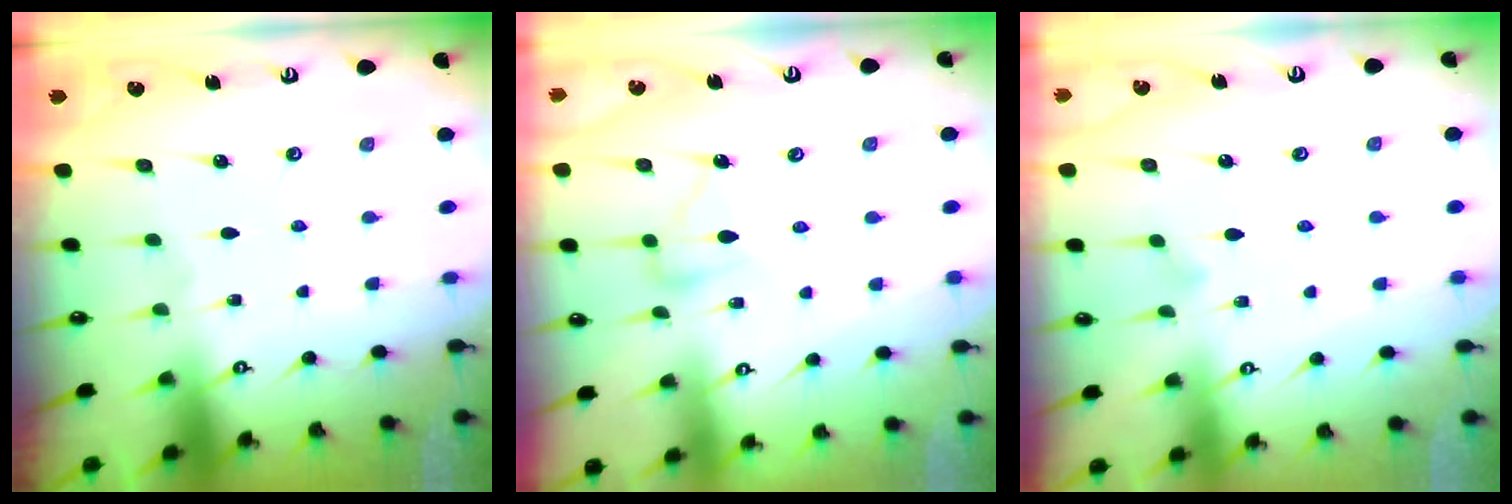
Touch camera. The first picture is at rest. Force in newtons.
{"total": 7.6, "press": 7.5, "slide": 0.5}
{"total": 6.0, "press": 6.0, "slide": 0.2}